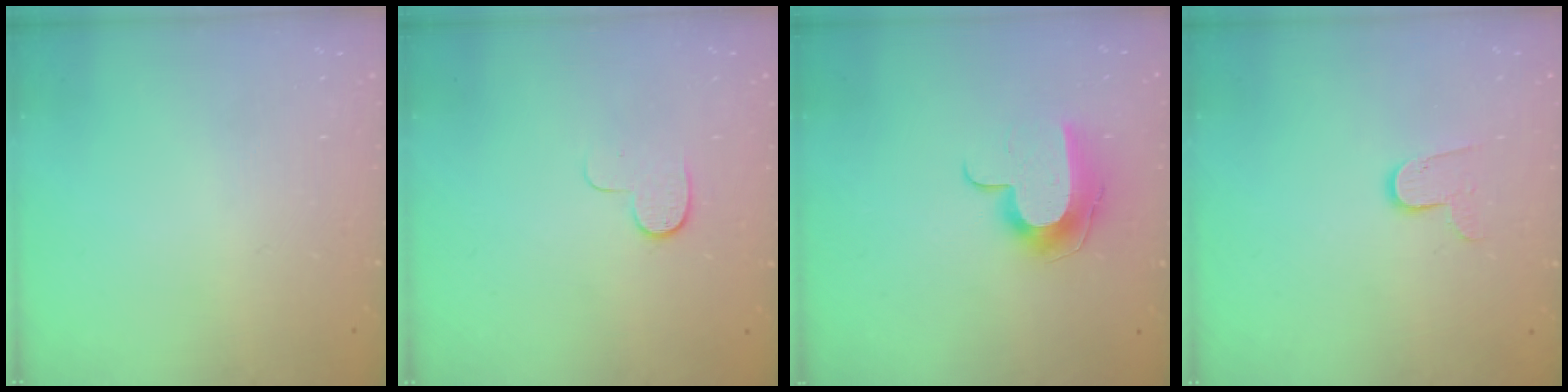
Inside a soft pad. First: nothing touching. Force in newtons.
{"total": 5.7, "press": 5.7, "slide": 0.6}
{"total": 10.3, "press": 10.3, "slide": 0.3}
{"total": 7.2, "press": 7.2, "slide": 0.3}